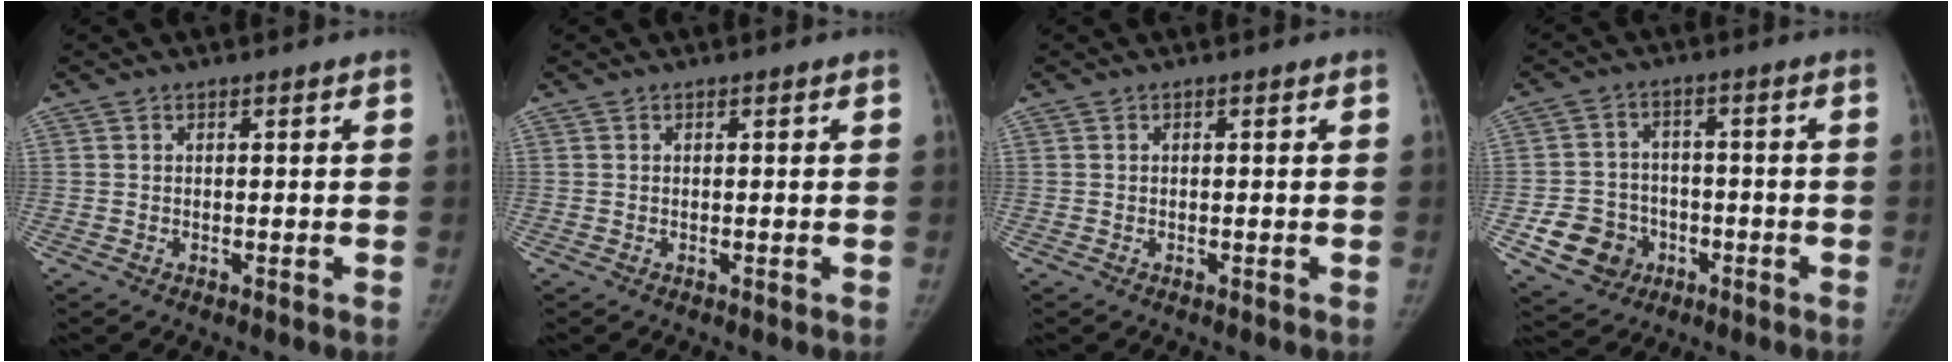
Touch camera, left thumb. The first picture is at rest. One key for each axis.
{"total": 0.0}
{"total": 0.0}
{"total": 9.3, "fx": -3.4, "fy": 8.1, "fz": 2.9, "tx": -0.032, "ty": 0.022, "tz": -0.048}